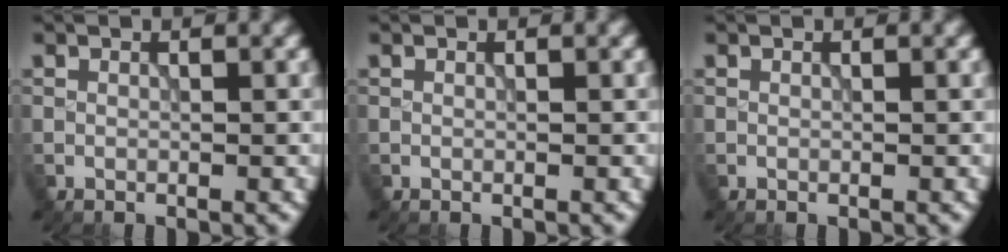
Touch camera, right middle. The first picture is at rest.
{"total": 0.0}
{"total": 0.0}